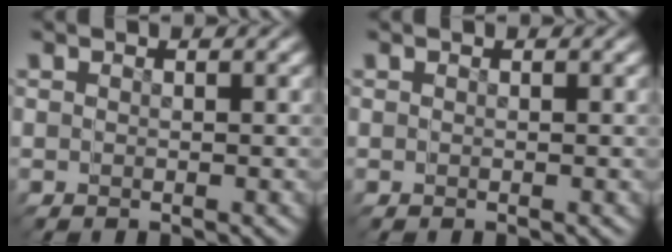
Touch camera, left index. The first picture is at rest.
{"total": 0.0}